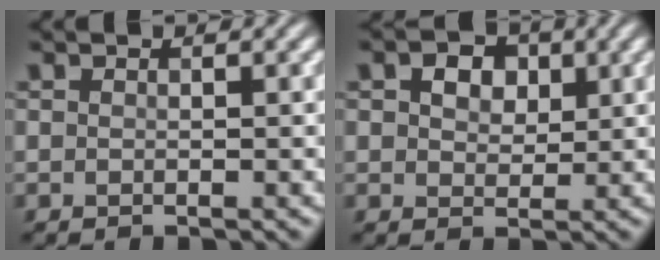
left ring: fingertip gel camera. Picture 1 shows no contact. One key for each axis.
{"total": 3.1, "fx": 1.3, "fy": 2.2, "fz": 1.8, "tx": -0.034, "ty": 0.001, "tz": 0.013}